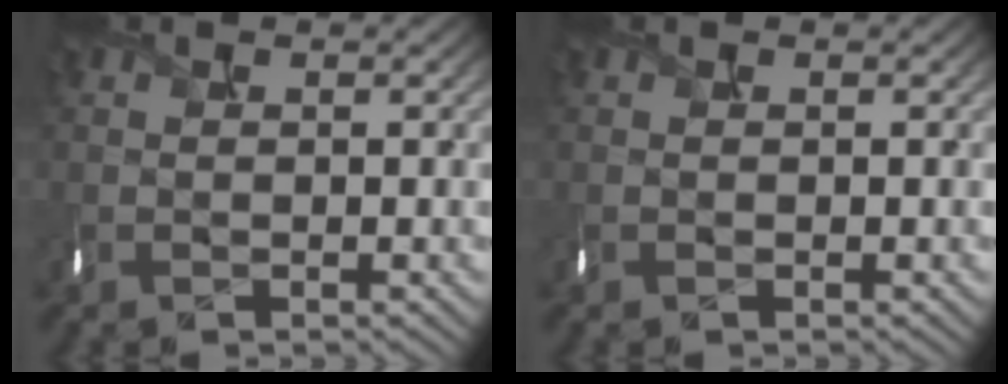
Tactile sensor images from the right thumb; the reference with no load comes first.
{"total": 0.0}